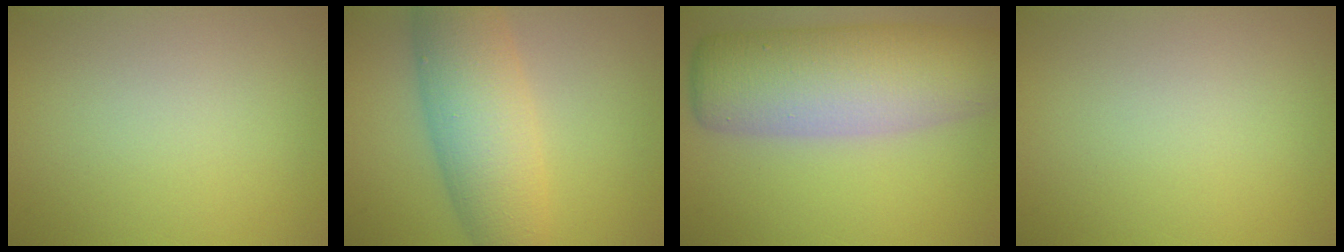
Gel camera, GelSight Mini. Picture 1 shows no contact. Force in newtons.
{"total": 7.9, "press": 7.9, "slide": 0.2}
{"total": 10.8, "press": 10.8, "slide": 0.4}
{"total": 0.0}